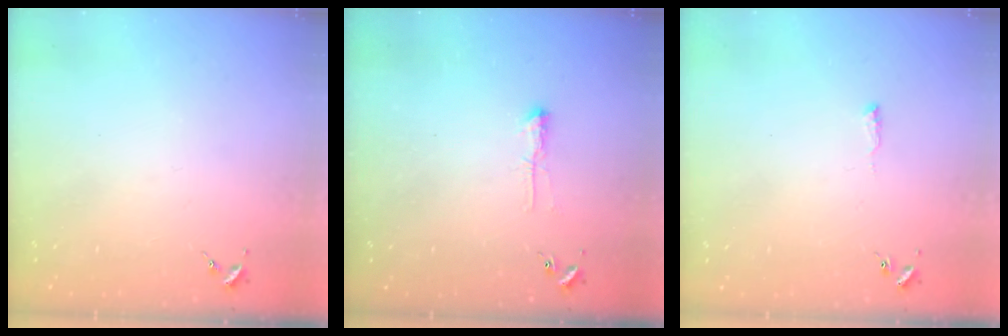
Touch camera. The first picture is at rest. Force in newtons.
{"total": 3.9, "press": 3.8, "slide": 0.6}
{"total": 4.1, "press": 4.1, "slide": 0.5}